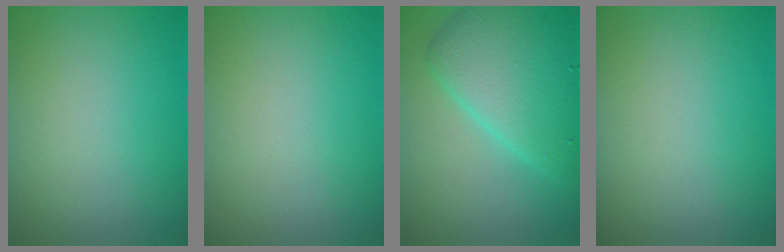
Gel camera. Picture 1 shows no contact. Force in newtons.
{"total": 0.0}
{"total": 7.4, "press": 7.4, "slide": 0.3}
{"total": 0.0}